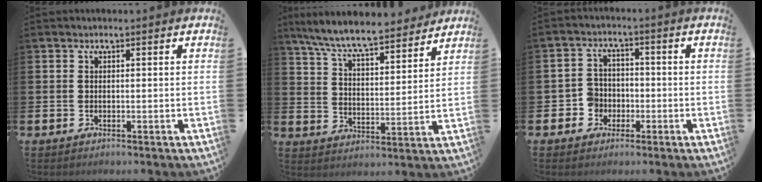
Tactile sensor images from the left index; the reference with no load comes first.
{"total": 8.4, "force": [7.9, 1.0, 2.8], "torque": [-0.088, -0.052, 0.139]}
{"total": 4.0, "force": [-1.5, 3.6, 0.6], "torque": [-0.022, 0.005, -0.034]}